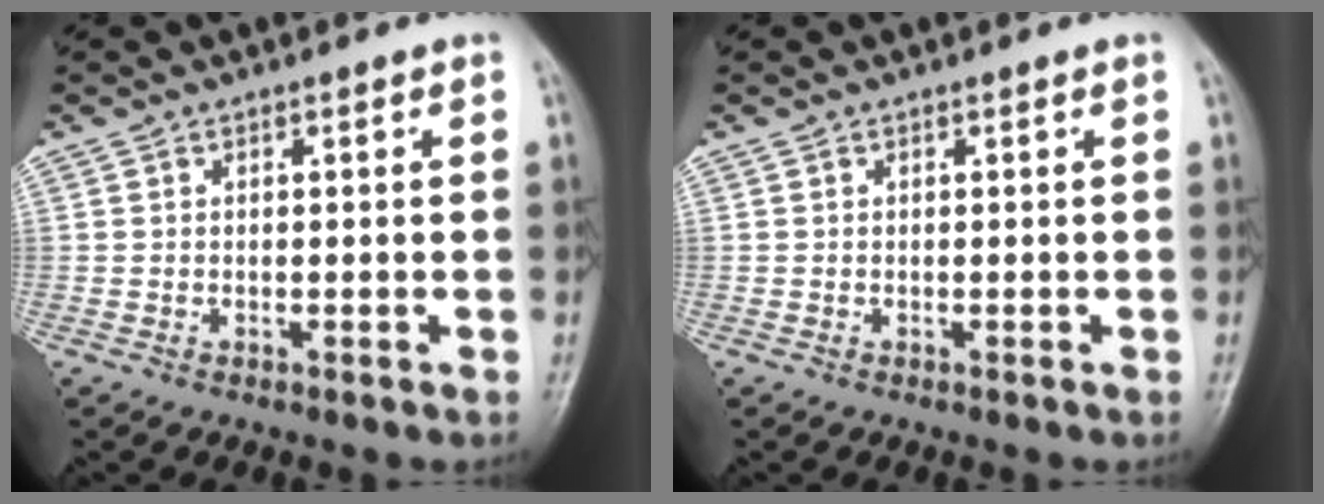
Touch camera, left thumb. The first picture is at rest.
{"total": 0.0}